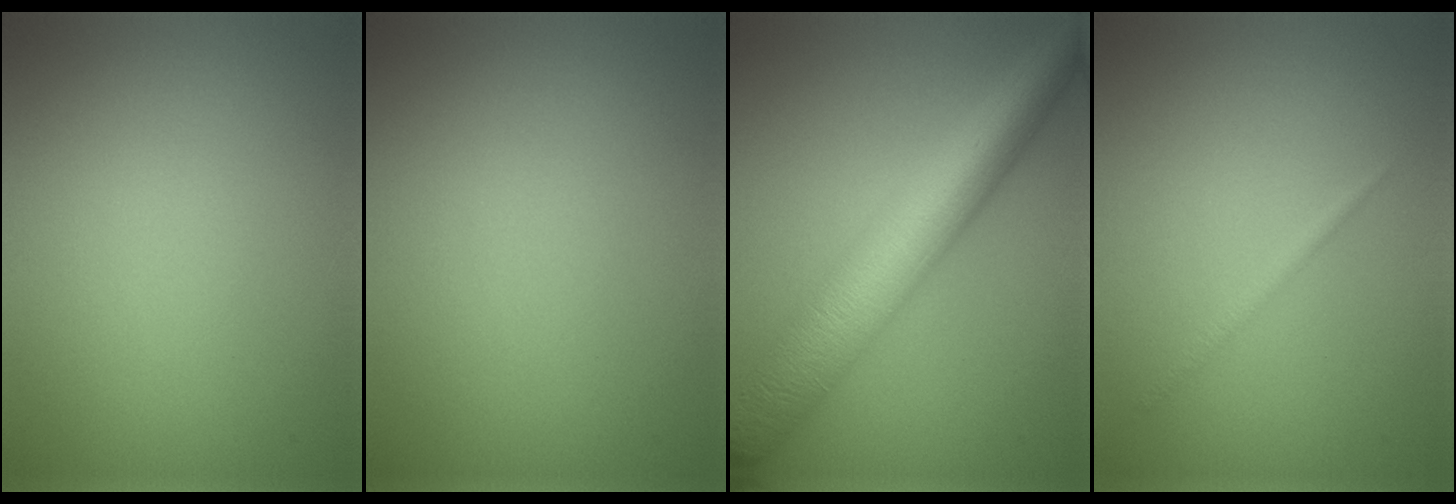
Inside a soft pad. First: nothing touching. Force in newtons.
{"total": 0.0}
{"total": 9.5, "press": 9.5, "slide": 0.2}
{"total": 0.7, "press": 0.7, "slide": 0.1}